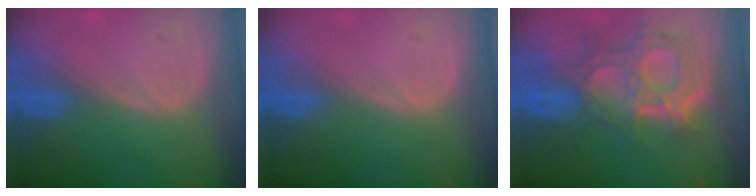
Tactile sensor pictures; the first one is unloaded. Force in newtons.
{"total": 0.0}
{"total": 11.9, "press": 10.7, "slide": 5.3}